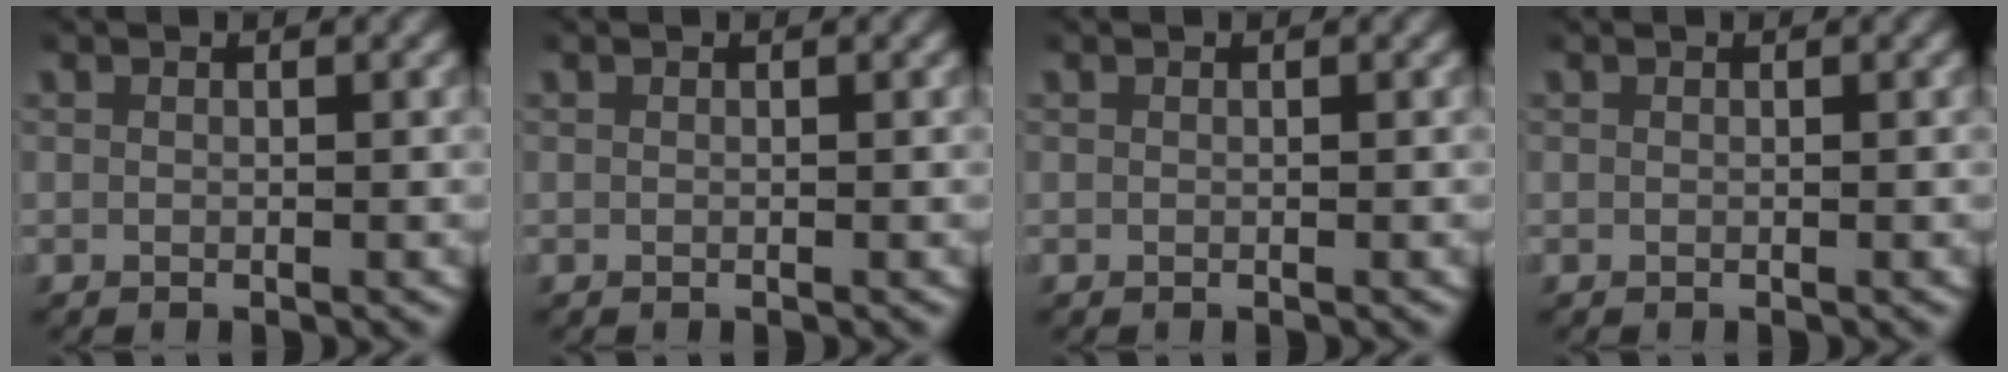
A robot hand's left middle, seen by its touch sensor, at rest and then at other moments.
{"total": 0.0}
{"total": 0.0}
{"total": 0.0}